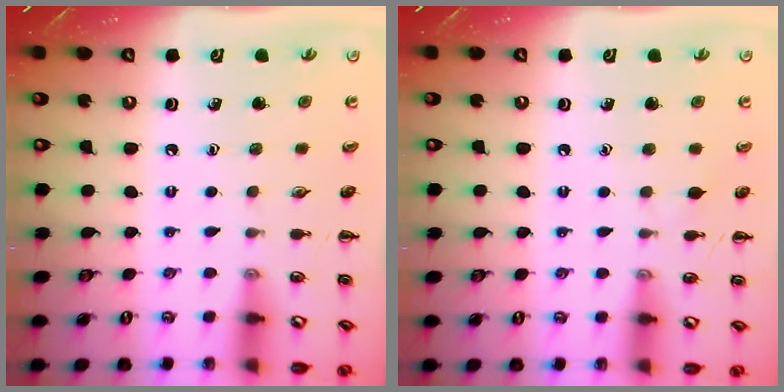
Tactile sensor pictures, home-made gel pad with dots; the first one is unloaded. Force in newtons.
{"total": 2.7, "press": 2.5, "slide": 1.0}